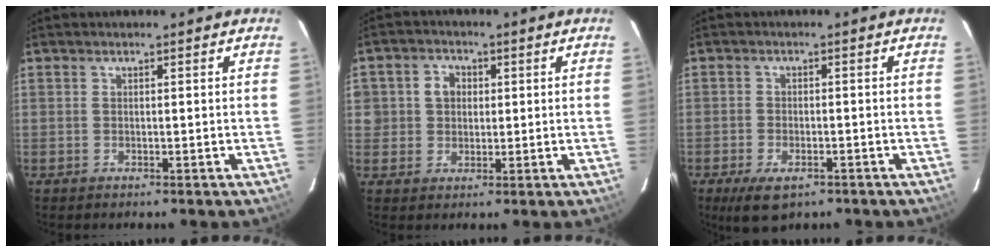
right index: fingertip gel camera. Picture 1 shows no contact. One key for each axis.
{"total": 4.8, "fx": 0.6, "fy": 4.6, "fz": 1.4, "tx": -0.021, "ty": 0.022, "tz": 0.012}
{"total": 6.6, "fx": -4.2, "fy": 3.2, "fz": 4.0, "tx": -0.093, "ty": -0.018, "tz": -0.069}